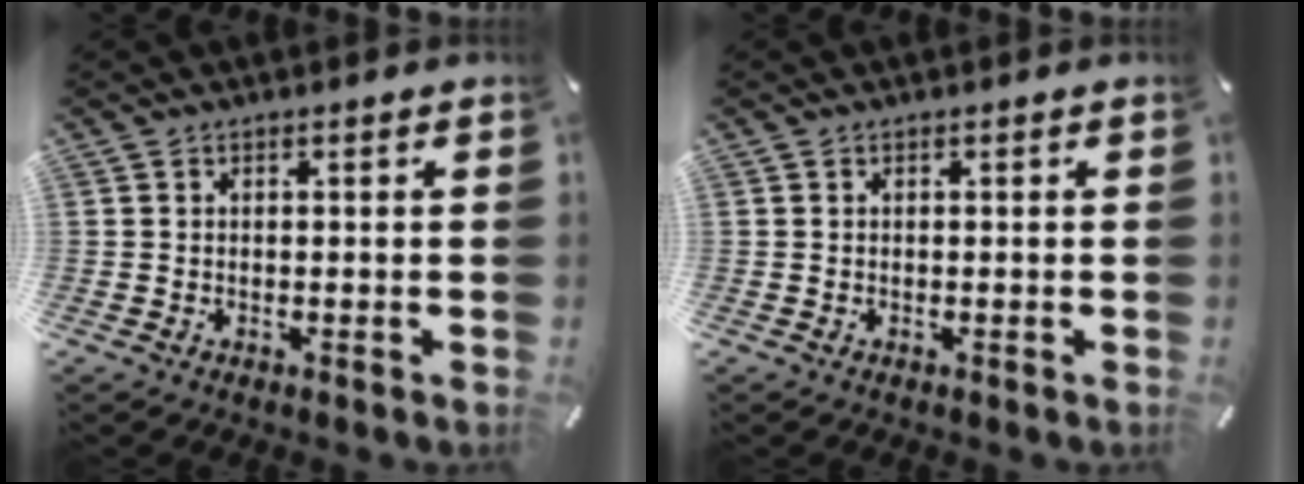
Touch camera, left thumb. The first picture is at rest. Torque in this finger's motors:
{"motor_torque": [0.00, 0.00, 0.16, -0.02, 0.00]}